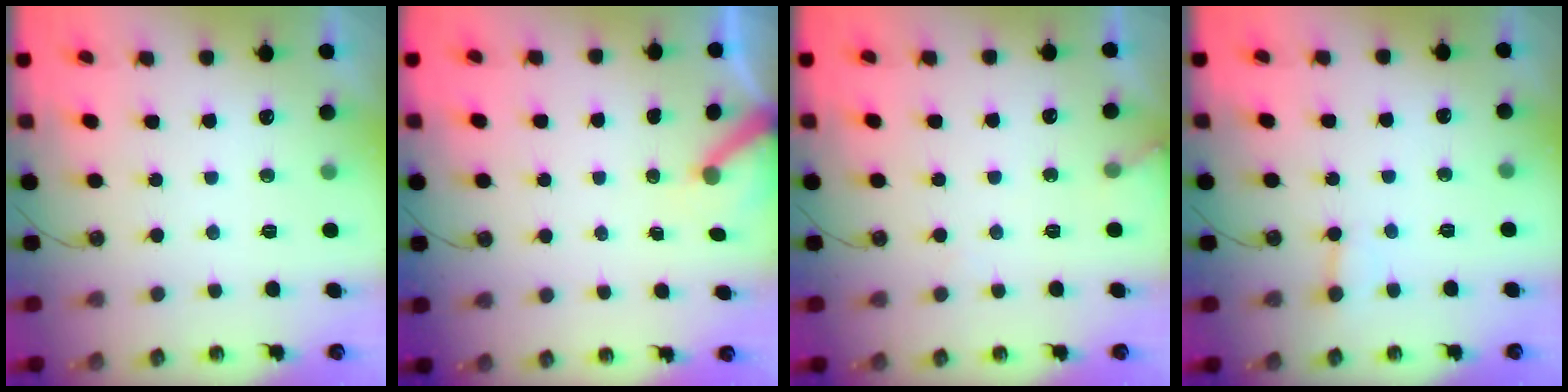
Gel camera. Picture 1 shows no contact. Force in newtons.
{"total": 3.5, "press": 3.5, "slide": 0.3}
{"total": 5.5, "press": 5.5, "slide": 0.2}
{"total": 2.1, "press": 2.1, "slide": 0.1}